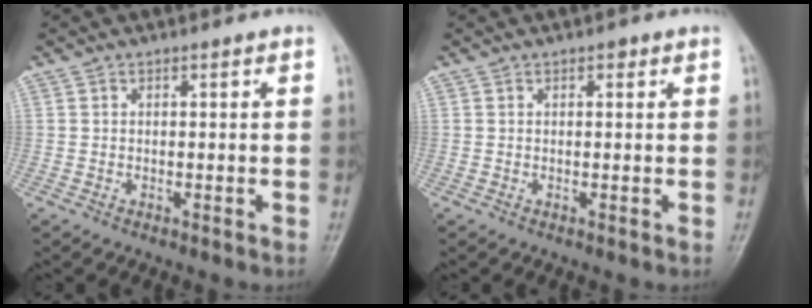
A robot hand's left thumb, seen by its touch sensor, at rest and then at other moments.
{"total": 0.9, "force": [0.5, 0.5, 0.6], "torque": [-0.004, 0.000, 0.004]}